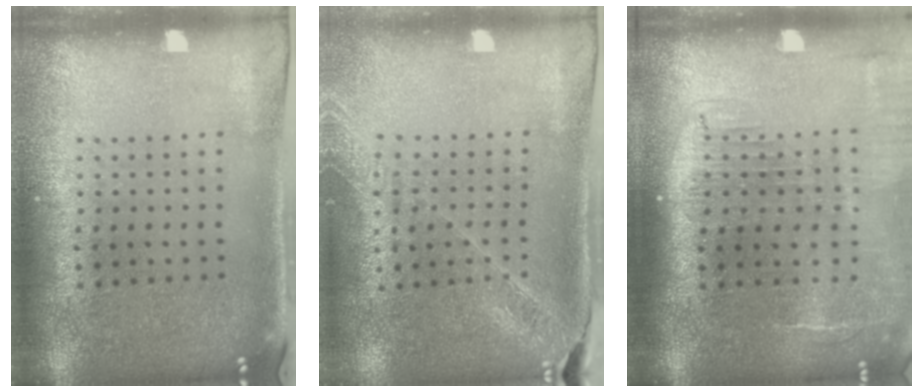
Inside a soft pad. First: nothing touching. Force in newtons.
{"total": 1.5, "press": 1.5, "slide": 0.2}
{"total": 2.0, "press": 1.6, "slide": 1.2}